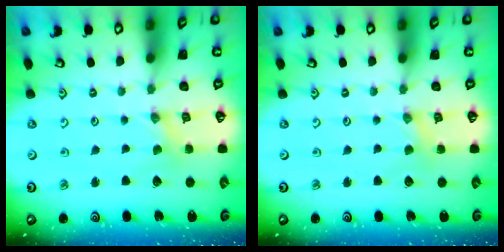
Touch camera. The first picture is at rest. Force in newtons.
{"total": 1.2, "press": 1.2, "slide": 0.3}